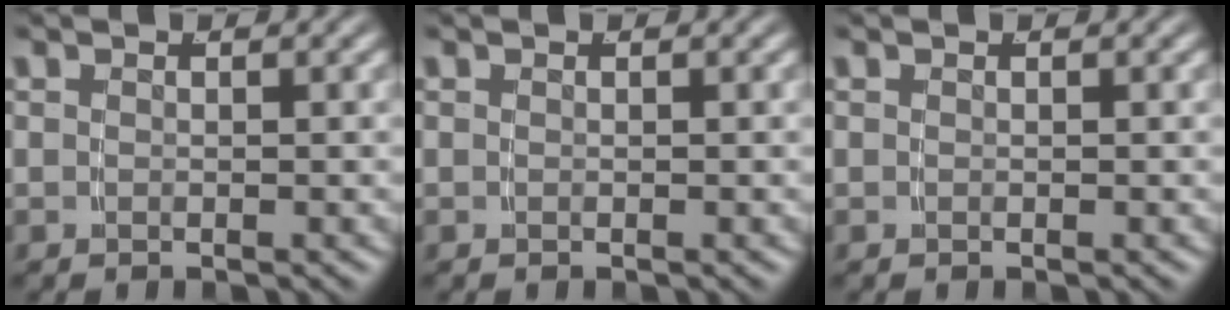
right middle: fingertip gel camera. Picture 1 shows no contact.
{"total": 0.0}
{"total": 0.0}